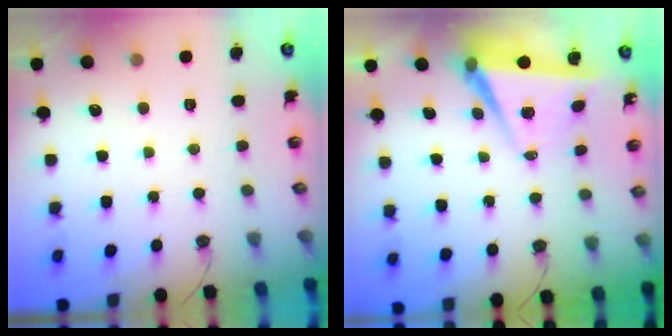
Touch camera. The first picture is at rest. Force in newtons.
{"total": 6.0, "press": 4.2, "slide": 4.3}